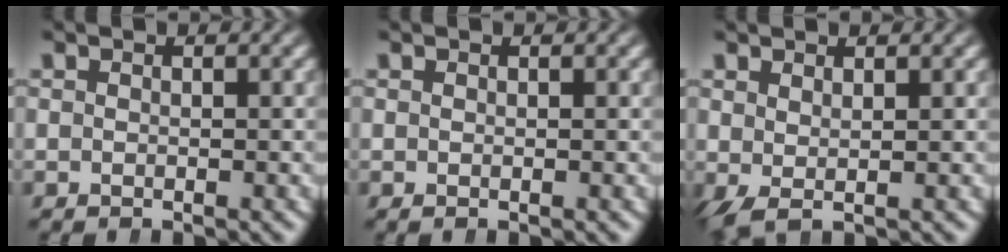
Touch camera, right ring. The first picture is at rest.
{"total": 0.0}
{"total": 0.9, "force": [0.5, 0.1, 0.8], "torque": [-0.017, -0.012, 0.022]}